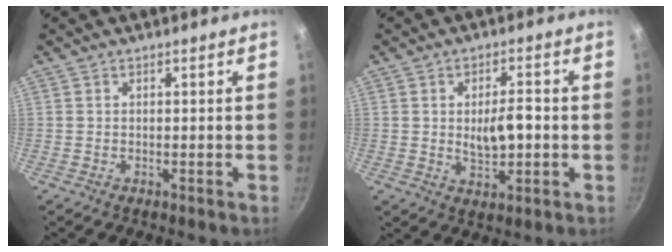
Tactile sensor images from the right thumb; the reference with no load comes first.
{"total": 6.8, "force": [-0.3, 3.2, 6.0], "torque": [-0.082, 0.001, 0.001]}